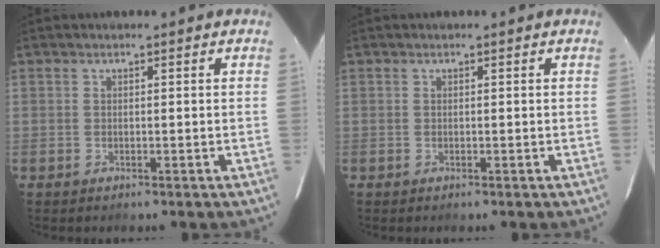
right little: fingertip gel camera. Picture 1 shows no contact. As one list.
[{"total": 0.0}]